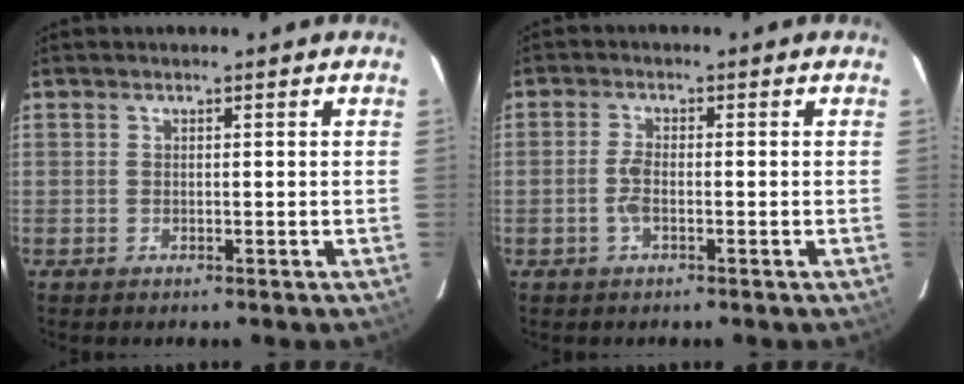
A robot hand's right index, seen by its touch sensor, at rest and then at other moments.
{"total": 2.8, "force": [-0.9, 1.0, 2.4], "torque": [-0.056, 0.002, -0.019]}